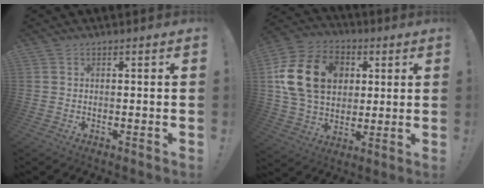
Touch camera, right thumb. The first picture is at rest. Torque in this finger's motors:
{"motor_torque": [1.95, 1.83, 0.44, -0.12, 0.10]}